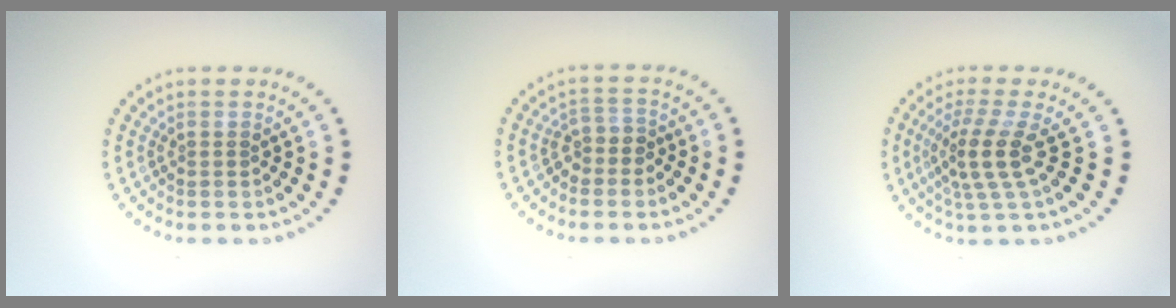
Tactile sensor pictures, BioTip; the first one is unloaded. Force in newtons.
{"total": 1.8, "press": 1.4, "slide": 1.1}
{"total": 3.7, "press": 2.7, "slide": 2.5}